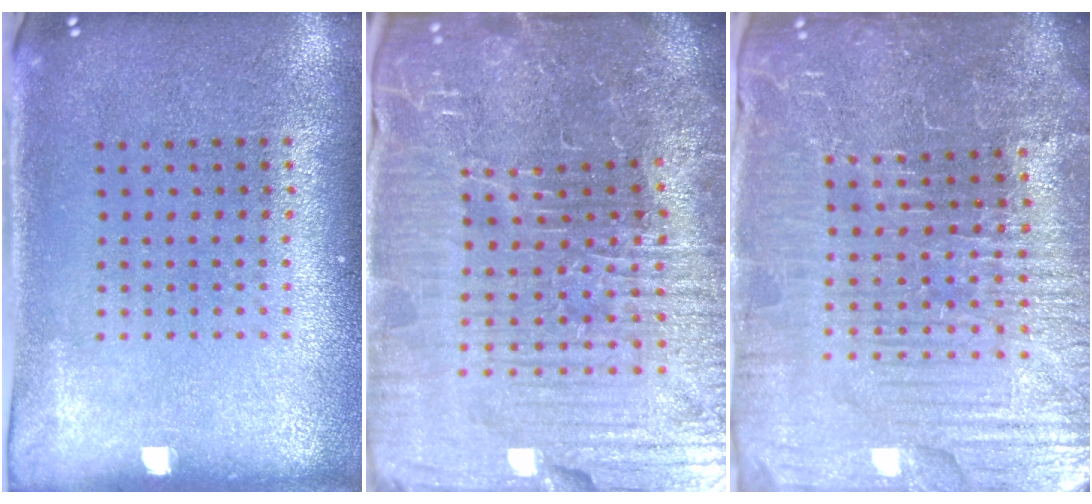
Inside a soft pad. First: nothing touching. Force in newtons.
{"total": 7.3, "press": 6.6, "slide": 3.3}
{"total": 5.8, "press": 5.4, "slide": 2.3}